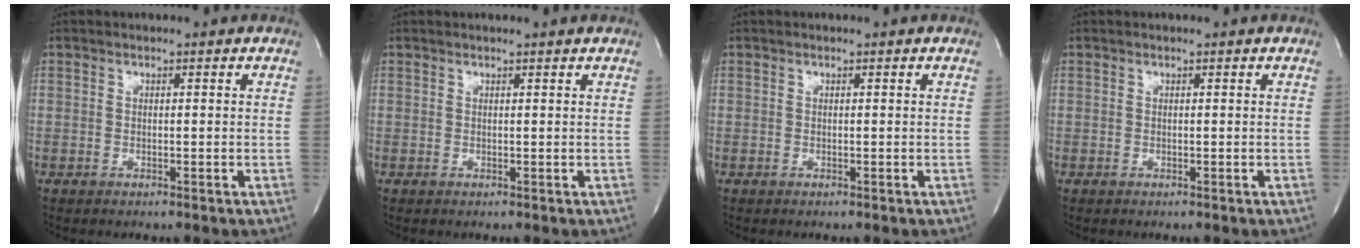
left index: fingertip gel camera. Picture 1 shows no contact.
{"total": 1.4, "force": [1.3, -0.3, 0.4], "torque": [-0.015, 0.002, 0.019]}
{"total": 0.0}
{"total": 0.0}